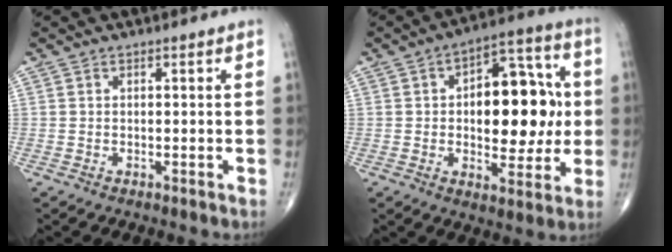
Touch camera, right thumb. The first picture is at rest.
{"total": 18.6, "force": [0.9, 10.0, 15.7], "torque": [-0.172, 0.020, 0.013]}